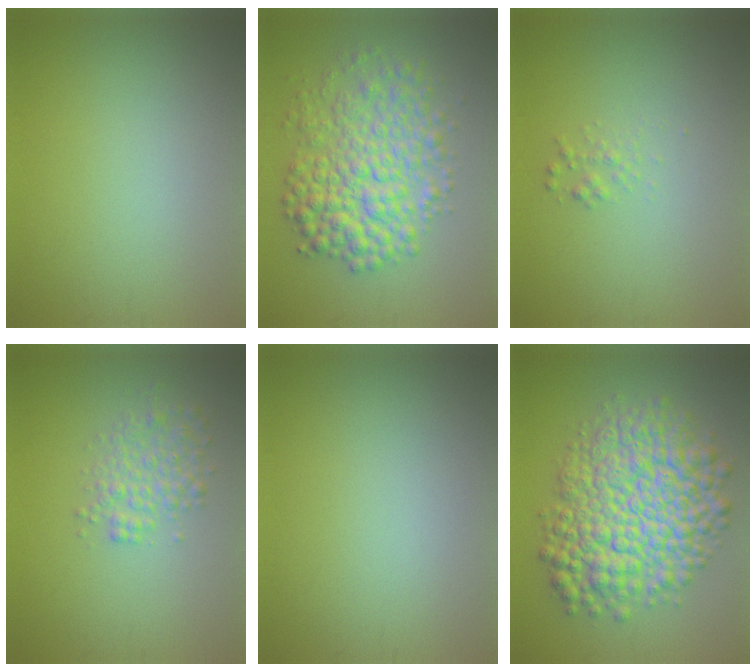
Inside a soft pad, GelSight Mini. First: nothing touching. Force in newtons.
{"total": 7.1, "press": 7.1, "slide": 0.1}
{"total": 0.9, "press": 0.9, "slide": 0.1}
{"total": 2.6, "press": 2.6, "slide": 0.1}
{"total": 0.0}
{"total": 11.2, "press": 11.2, "slide": 0.3}